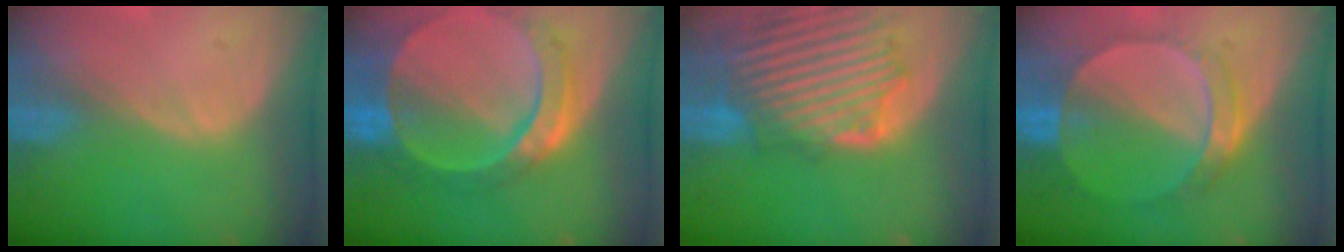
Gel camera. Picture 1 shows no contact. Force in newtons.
{"total": 10.7, "press": 9.0, "slide": 5.7}
{"total": 12.7, "press": 11.5, "slide": 5.3}
{"total": 7.3, "press": 6.4, "slide": 3.6}